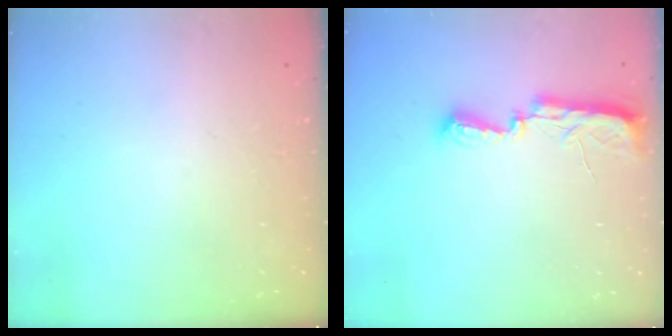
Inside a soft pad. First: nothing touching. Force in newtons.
{"total": 7.7, "press": 7.7, "slide": 0.7}